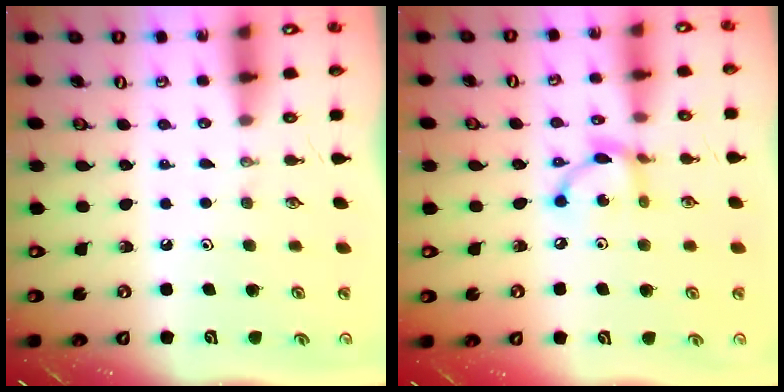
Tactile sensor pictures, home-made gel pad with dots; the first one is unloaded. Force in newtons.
{"total": 7.9, "press": 7.9, "slide": 0.2}